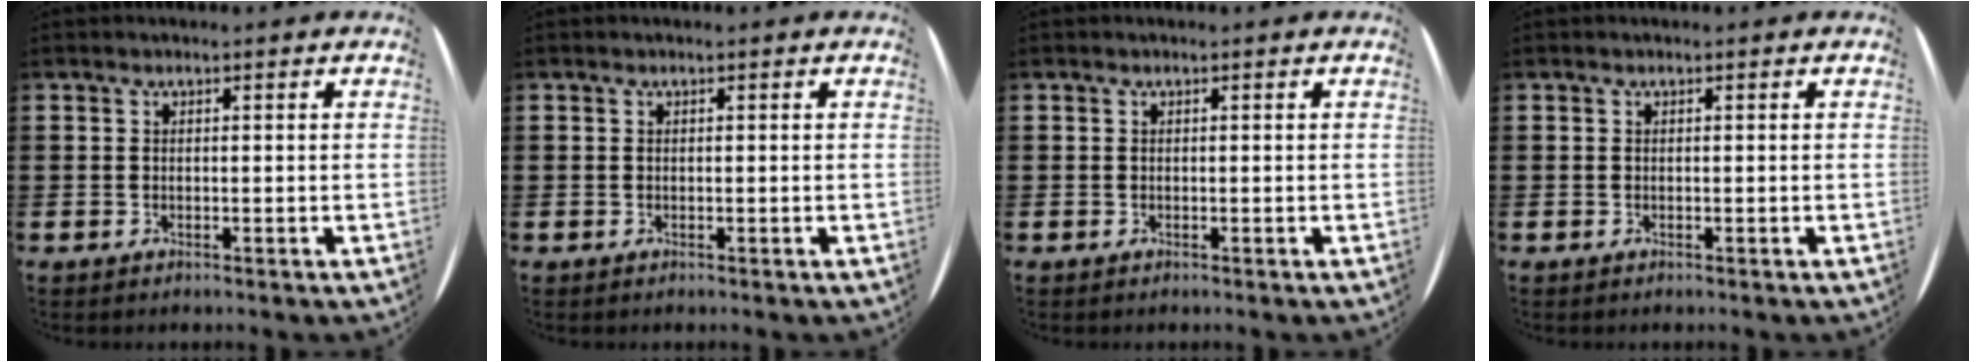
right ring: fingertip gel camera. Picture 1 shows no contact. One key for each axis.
{"total": 0.0}
{"total": 0.0}
{"total": 0.0}